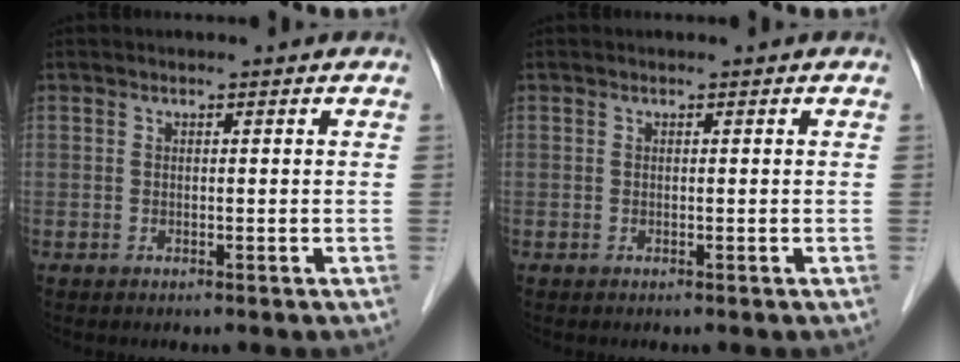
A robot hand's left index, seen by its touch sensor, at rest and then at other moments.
{"total": 0.0}